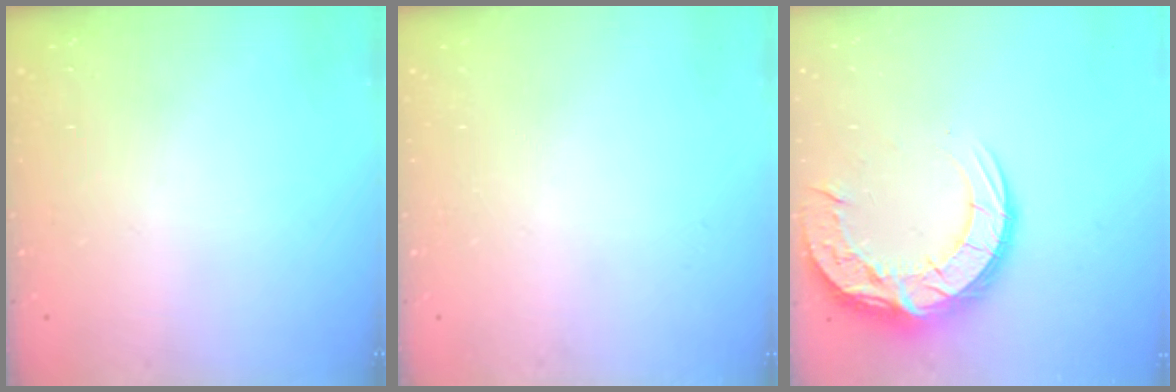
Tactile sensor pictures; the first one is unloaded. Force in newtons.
{"total": 0.0}
{"total": 17.9, "press": 17.8, "slide": 1.3}